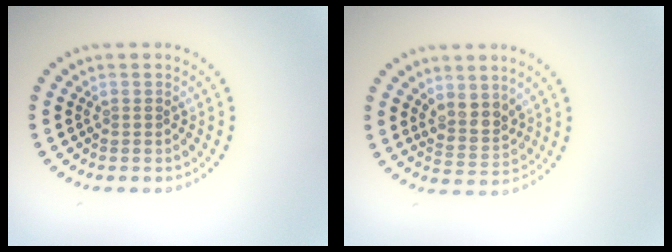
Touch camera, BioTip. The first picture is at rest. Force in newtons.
{"total": 2.5, "press": 2.1, "slide": 1.4}